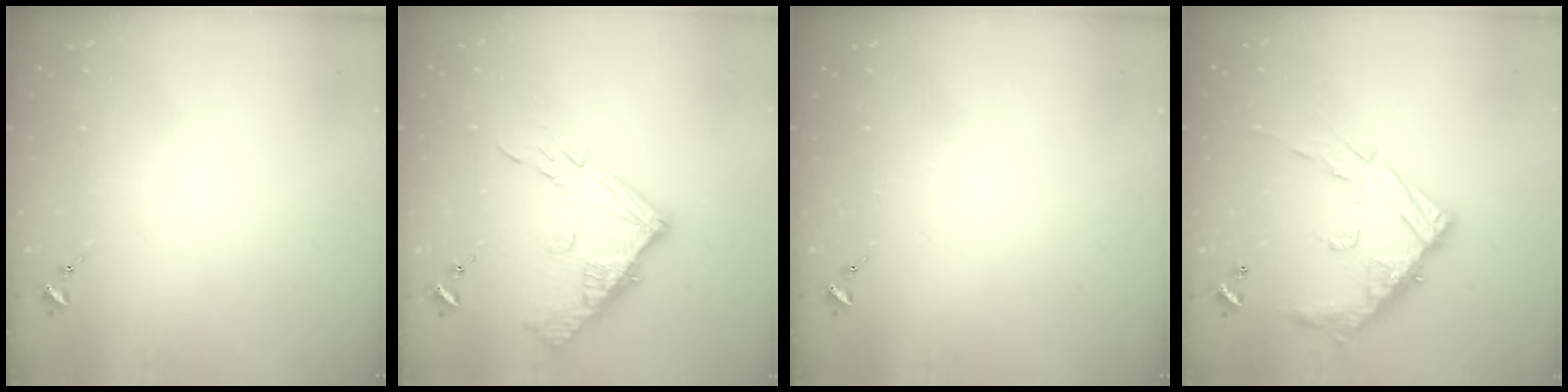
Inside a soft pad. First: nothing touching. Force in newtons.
{"total": 14.5, "press": 14.4, "slide": 1.6}
{"total": 0.0}
{"total": 17.4, "press": 17.3, "slide": 1.3}